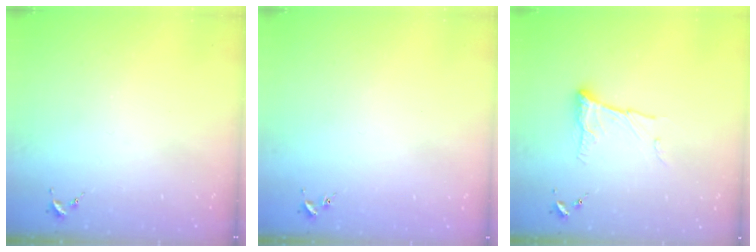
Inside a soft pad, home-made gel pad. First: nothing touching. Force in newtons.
{"total": 0.9, "press": 0.8, "slide": 0.2}
{"total": 10.7, "press": 10.7, "slide": 0.6}